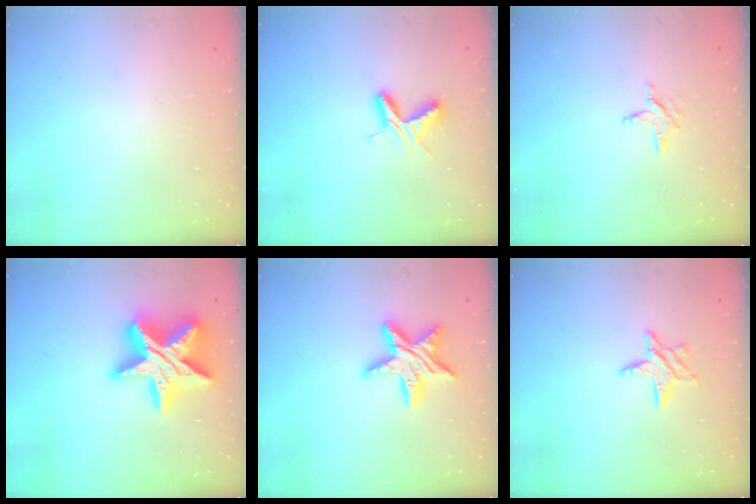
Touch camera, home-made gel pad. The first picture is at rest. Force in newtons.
{"total": 5.9, "press": 5.9, "slide": 0.5}
{"total": 3.1, "press": 3.1, "slide": 0.3}
{"total": 24.6, "press": 24.5, "slide": 2.2}
{"total": 13.6, "press": 13.6, "slide": 0.8}
{"total": 7.2, "press": 7.2, "slide": 0.7}